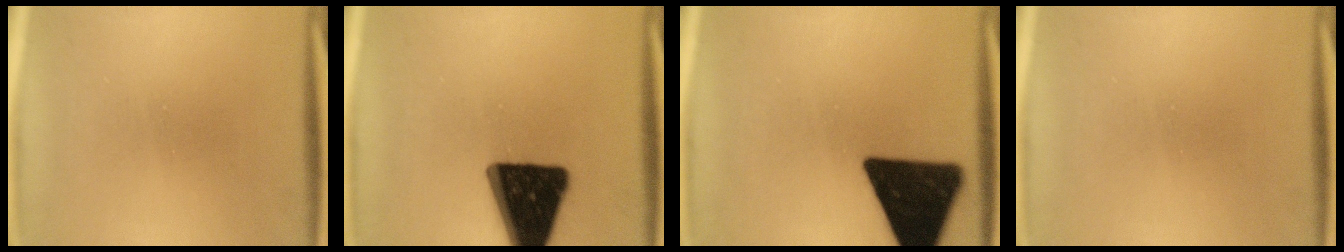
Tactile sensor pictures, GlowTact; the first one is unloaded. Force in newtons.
{"total": 19.5}
{"total": 17.7}
{"total": 0.0}